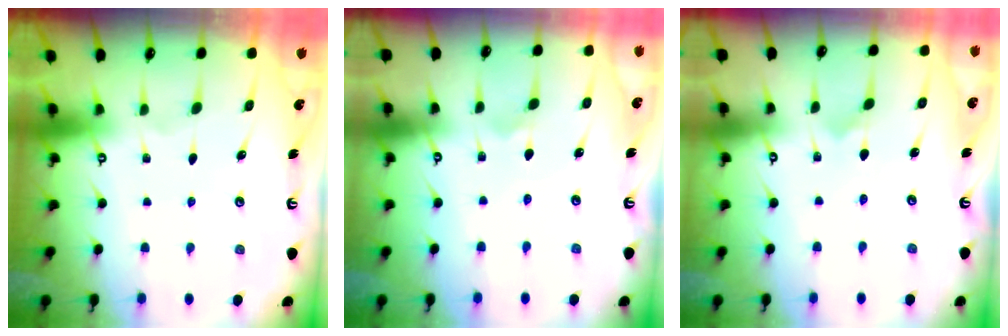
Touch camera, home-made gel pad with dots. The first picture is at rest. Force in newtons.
{"total": 2.5, "press": 2.5, "slide": 0.0}
{"total": 1.2, "press": 1.2, "slide": 0.0}